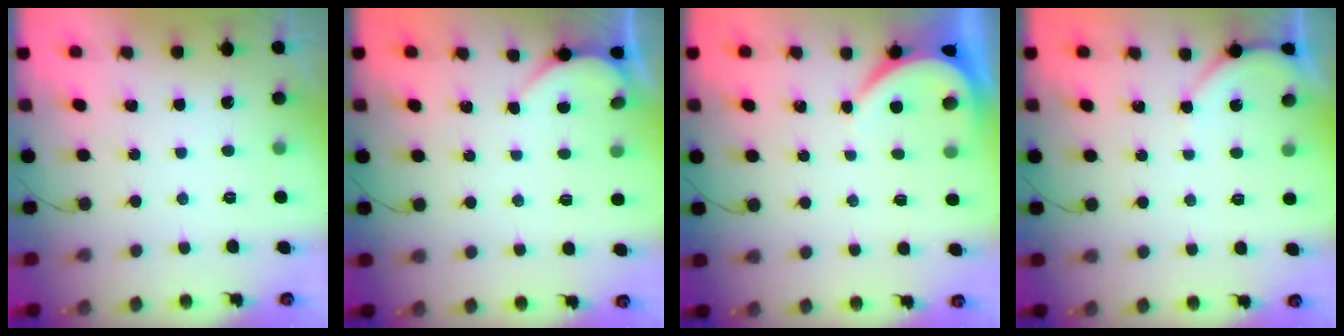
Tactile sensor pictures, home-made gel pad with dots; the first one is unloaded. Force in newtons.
{"total": 1.9, "press": 1.9, "slide": 0.1}
{"total": 3.9, "press": 3.9, "slide": 0.6}
{"total": 2.2, "press": 2.2, "slide": 0.3}